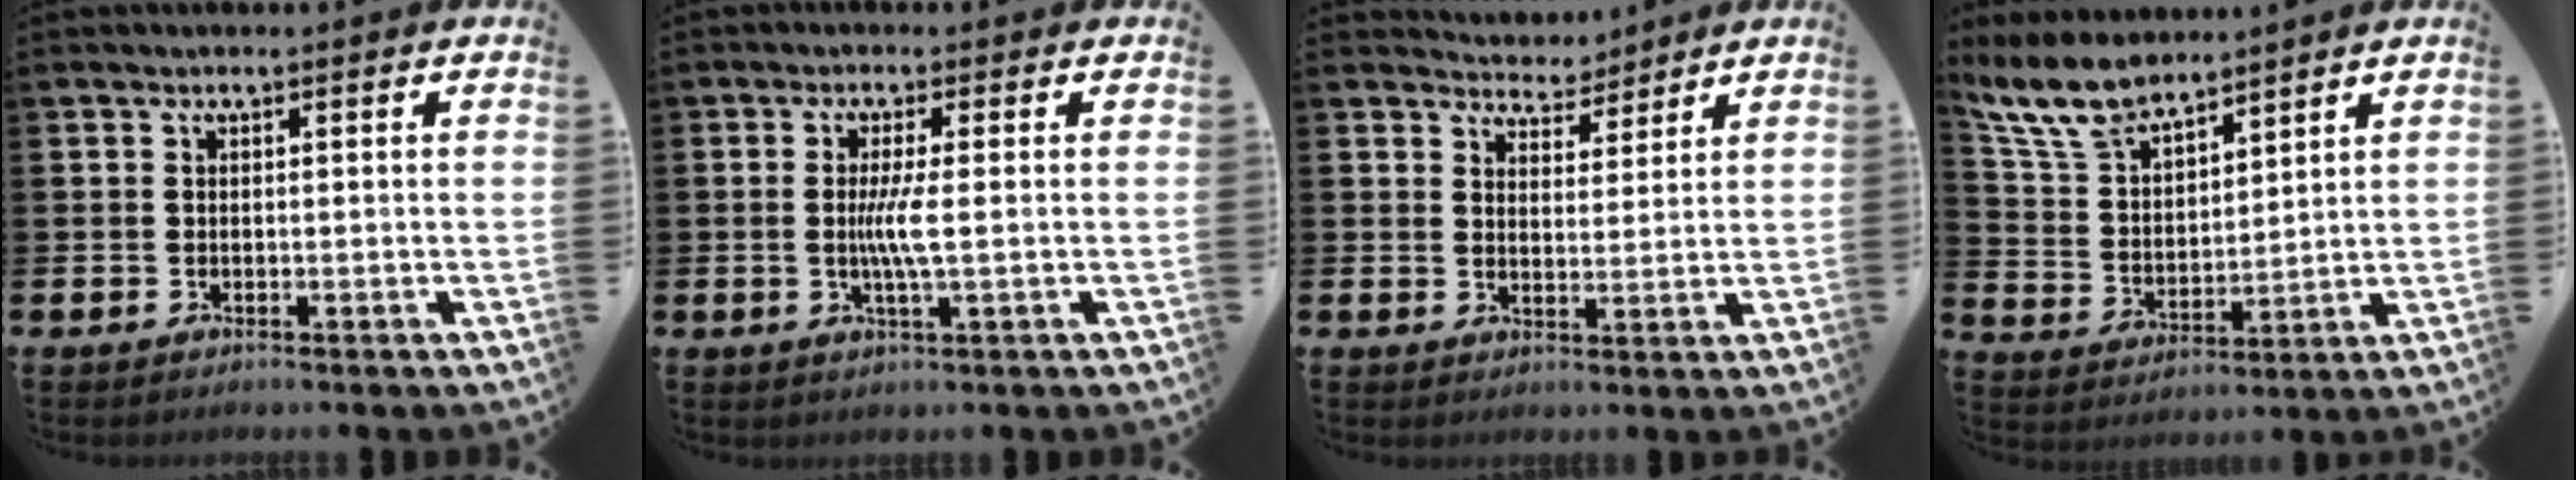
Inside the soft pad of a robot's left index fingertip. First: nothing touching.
{"total": 3.4, "force": [0.0, 0.0, 3.4], "torque": [-0.067, -0.005, -0.003]}
{"total": 4.2, "force": [3.9, 1.1, -0.7], "torque": [0.008, -0.030, 0.068]}
{"total": 8.0, "force": [7.3, 2.3, 2.5], "torque": [-0.083, -0.024, 0.138]}